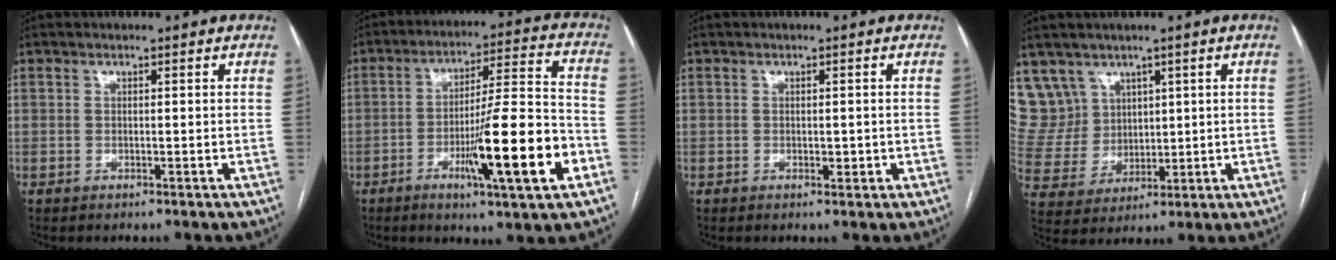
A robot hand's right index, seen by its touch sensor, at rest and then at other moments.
{"total": 16.3, "force": [-6.0, 0.6, 15.1], "torque": [-0.244, -0.009, -0.093]}
{"total": 1.4, "force": [-0.2, 0.8, 1.1], "torque": [-0.014, -0.001, 0.000]}
{"total": 8.9, "force": [5.7, 6.9, 0.3], "torque": [-0.017, 0.032, 0.133]}